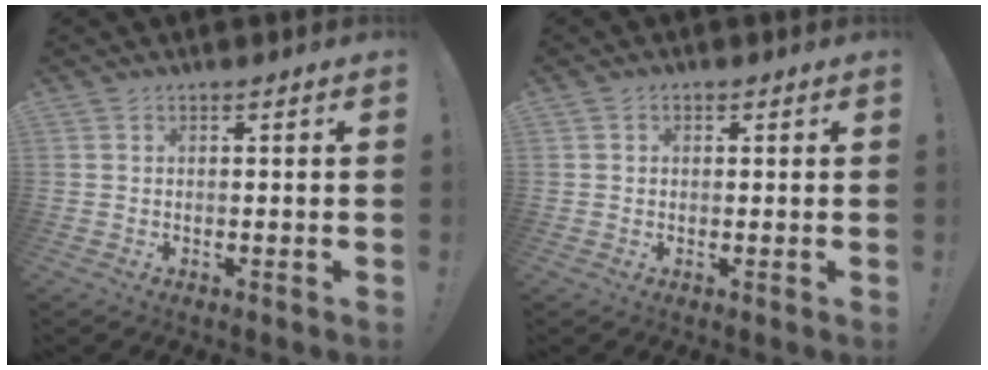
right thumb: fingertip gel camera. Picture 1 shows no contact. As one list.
[{"total": 1.0, "force": [0.1, 0.9, 0.5], "torque": [-0.004, 0.002, 0.001]}]